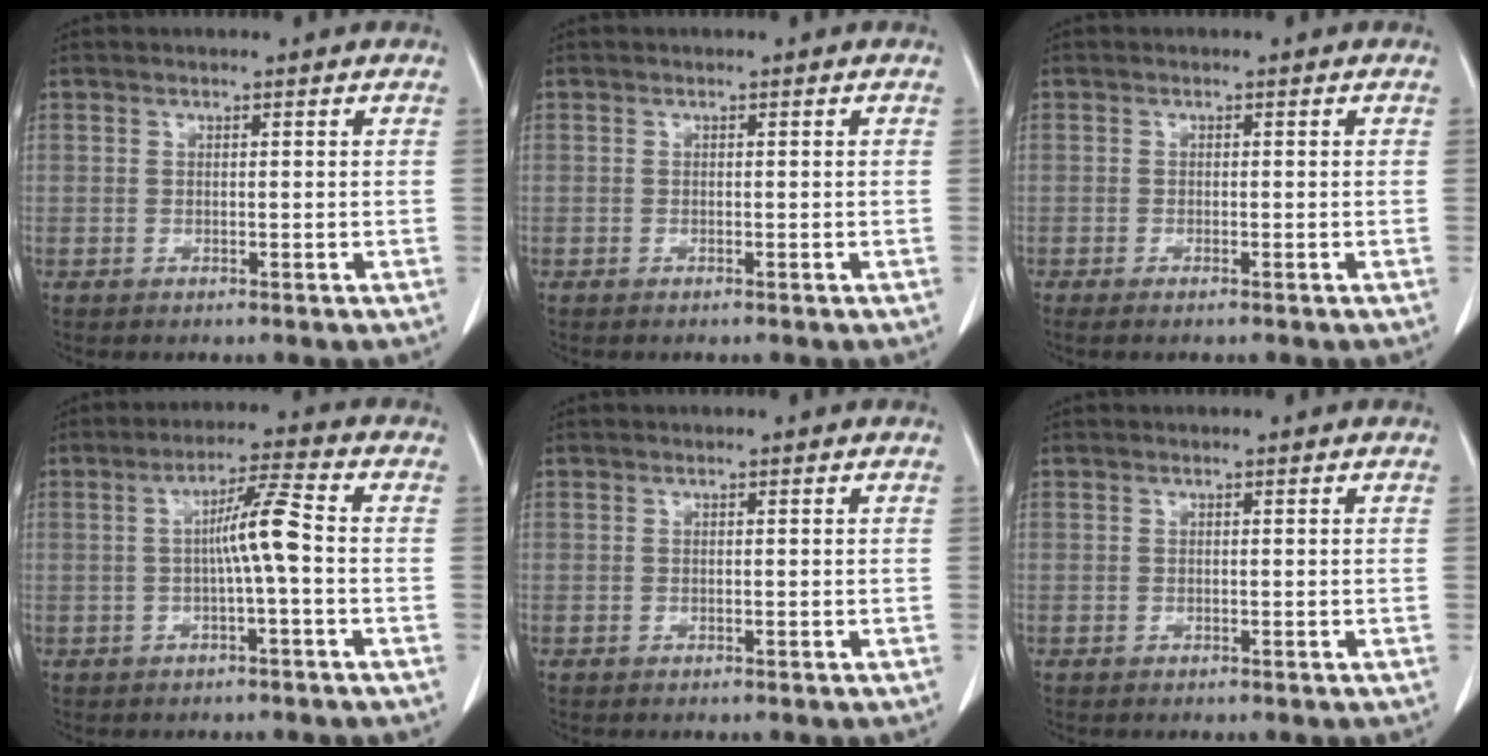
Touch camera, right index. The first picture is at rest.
{"total": 0.0}
{"total": 1.0, "force": [-0.7, 0.0, 0.7], "torque": [-0.012, -0.001, -0.012]}
{"total": 5.9, "force": [-0.4, -0.4, 5.8], "torque": [-0.100, 0.012, -0.008]}
{"total": 0.0}
{"total": 0.0}